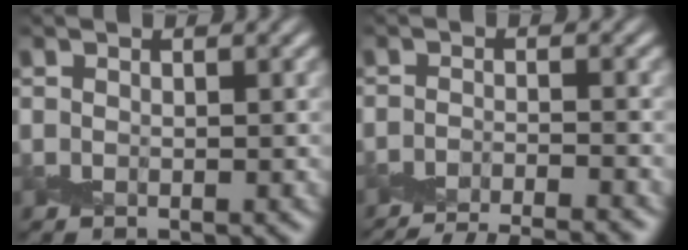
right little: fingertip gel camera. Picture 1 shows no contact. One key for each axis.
{"total": 8.9, "fx": -8.4, "fy": 1.3, "fz": 2.6, "tx": -0.027, "ty": -0.019, "tz": -0.111}